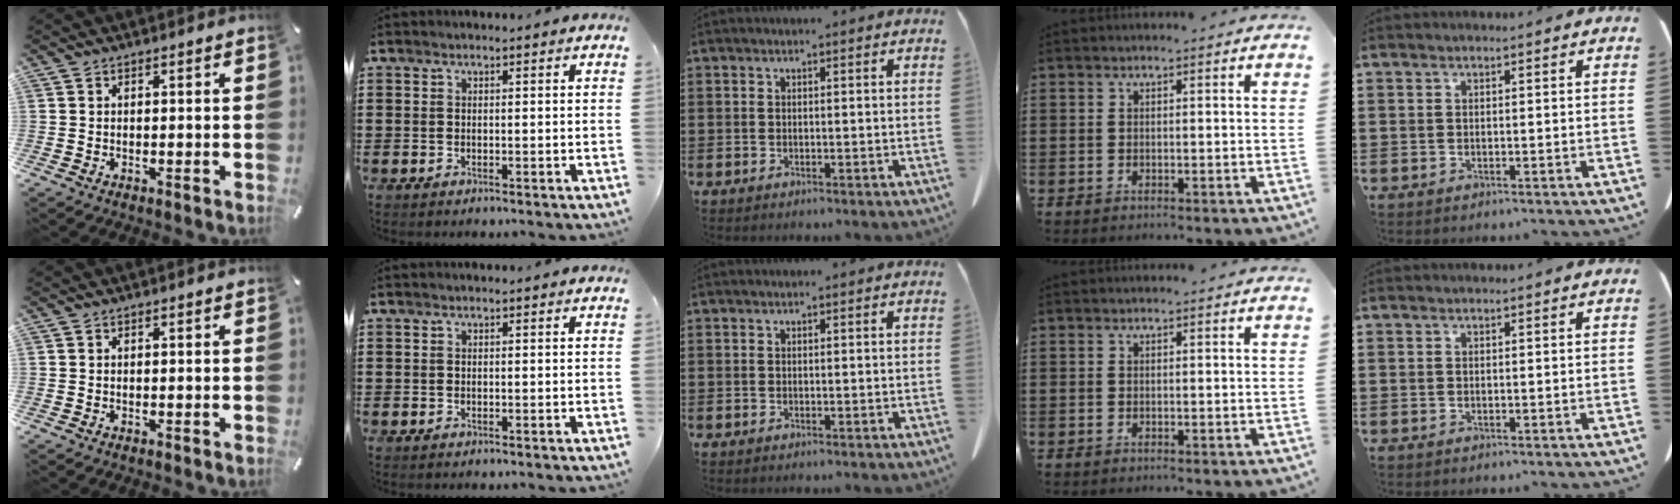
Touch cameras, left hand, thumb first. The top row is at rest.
{}